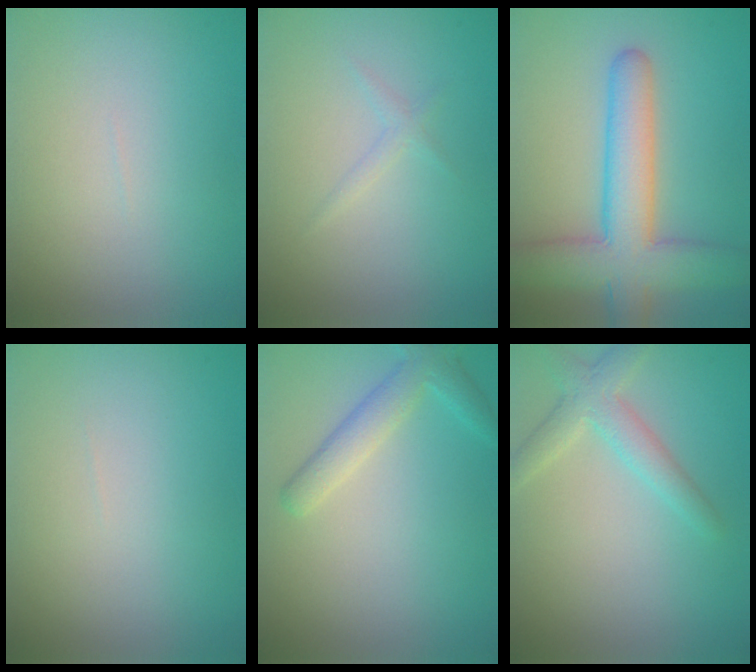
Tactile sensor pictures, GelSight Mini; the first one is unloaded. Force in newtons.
{"total": 0.9, "press": 0.9, "slide": 0.0}
{"total": 7.8, "press": 7.8, "slide": 0.3}
{"total": 0.0}
{"total": 2.1, "press": 2.1, "slide": 0.3}
{"total": 3.0, "press": 3.0, "slide": 0.1}